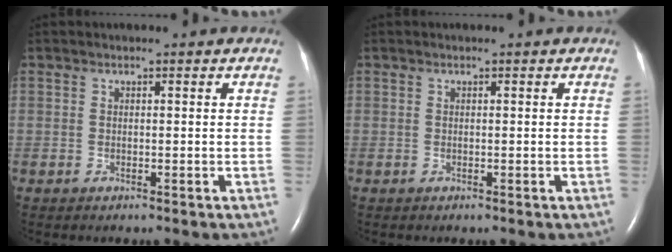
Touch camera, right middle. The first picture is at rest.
{"total": 0.0}